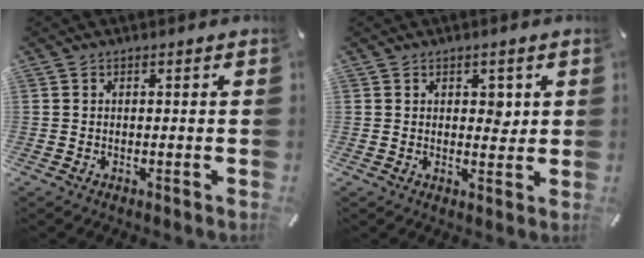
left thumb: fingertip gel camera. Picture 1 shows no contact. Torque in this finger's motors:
{"motor_torque": [0.38, 0.39, 0.11, -0.50, 0.00]}